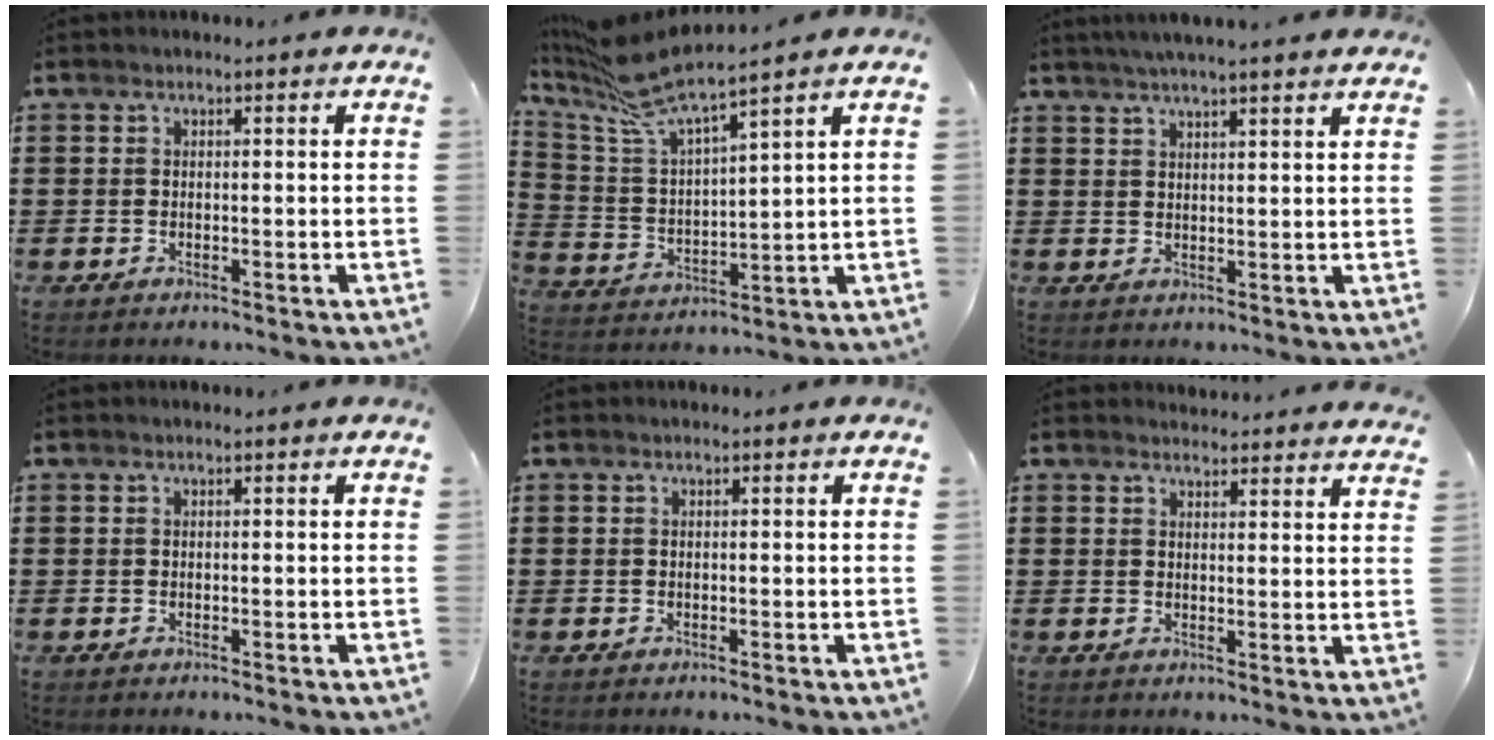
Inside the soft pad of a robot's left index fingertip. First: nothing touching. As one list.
[{"total": 8.4, "force": [7.4, 0.6, 3.9], "torque": [-0.111, -0.045, 0.126]}, {"total": 3.5, "force": [3.2, -0.6, 1.2], "torque": [-0.033, -0.007, 0.057]}, {"total": 0.0}, {"total": 0.0}, {"total": 2.8, "force": [2.8, -0.1, -0.2], "torque": [0.003, -0.016, 0.051]}]